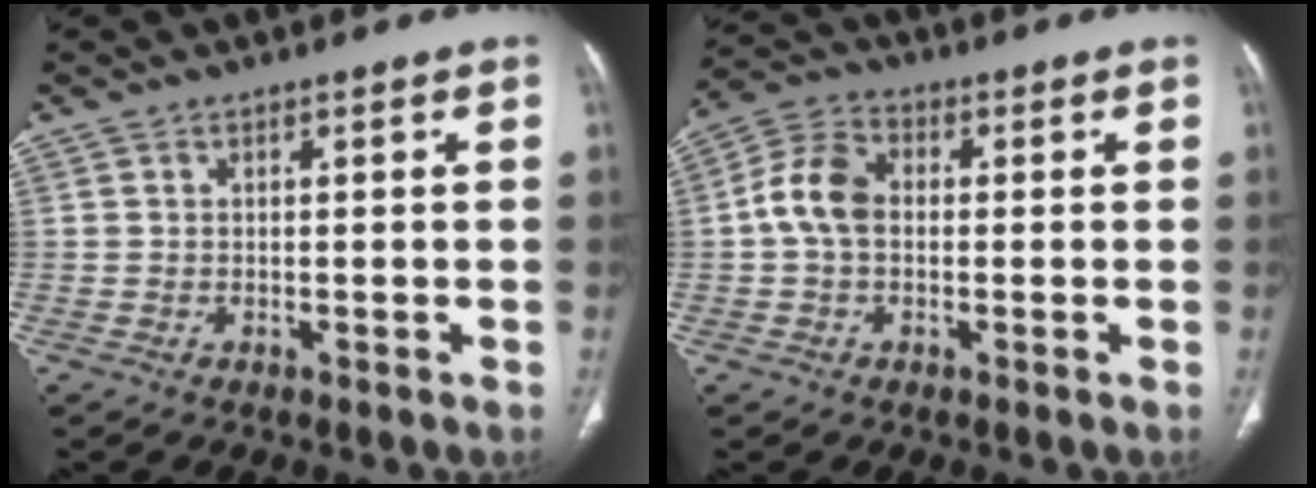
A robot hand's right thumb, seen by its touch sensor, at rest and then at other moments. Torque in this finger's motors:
{"motor_torque": [0.00, 0.08, 0.31, 0.05, 0.10]}